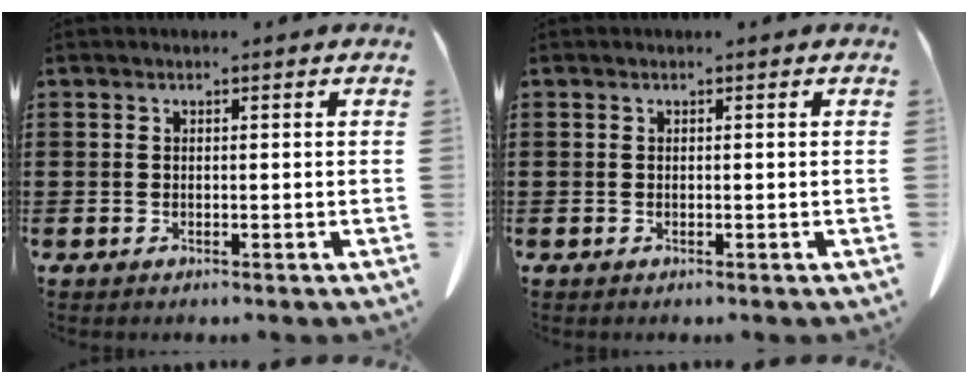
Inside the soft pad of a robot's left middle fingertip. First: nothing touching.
{"total": 0.0}